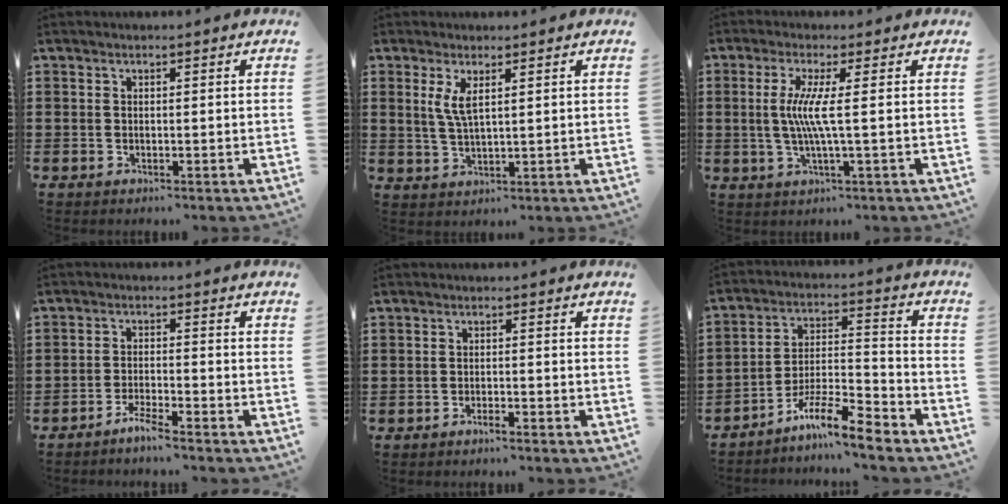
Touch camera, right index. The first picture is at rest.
{"total": 3.8, "force": [1.5, 1.1, 3.3], "torque": [-0.071, 0.003, 0.026]}
{"total": 5.8, "force": [0.2, -0.5, 5.8], "torque": [-0.123, -0.016, -0.005]}
{"total": 2.9, "force": [-2.6, -0.2, 1.1], "torque": [-0.028, 0.002, -0.052]}
{"total": 1.3, "force": [-1.2, 0.0, 0.6], "torque": [-0.013, -0.002, -0.022]}
{"total": 9.4, "force": [-7.8, 1.0, 5.2], "torque": [-0.089, 0.017, -0.149]}